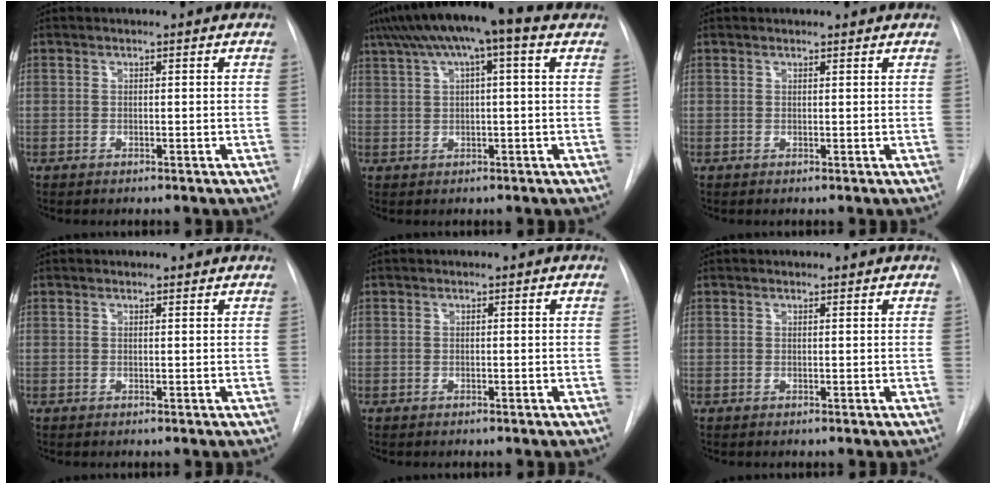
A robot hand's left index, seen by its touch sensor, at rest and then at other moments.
{"total": 12.3, "force": [7.2, 1.9, 9.7], "torque": [-0.168, 0.057, 0.109]}
{"total": 2.2, "force": [2.1, 0.5, 0.4], "torque": [-0.009, 0.019, 0.026]}
{"total": 1.5, "force": [1.5, 0.4, 0.2], "torque": [-0.010, 0.011, 0.019]}
{"total": 0.0}
{"total": 1.4, "force": [1.3, 0.2, 0.2], "torque": [-0.009, 0.011, 0.018]}